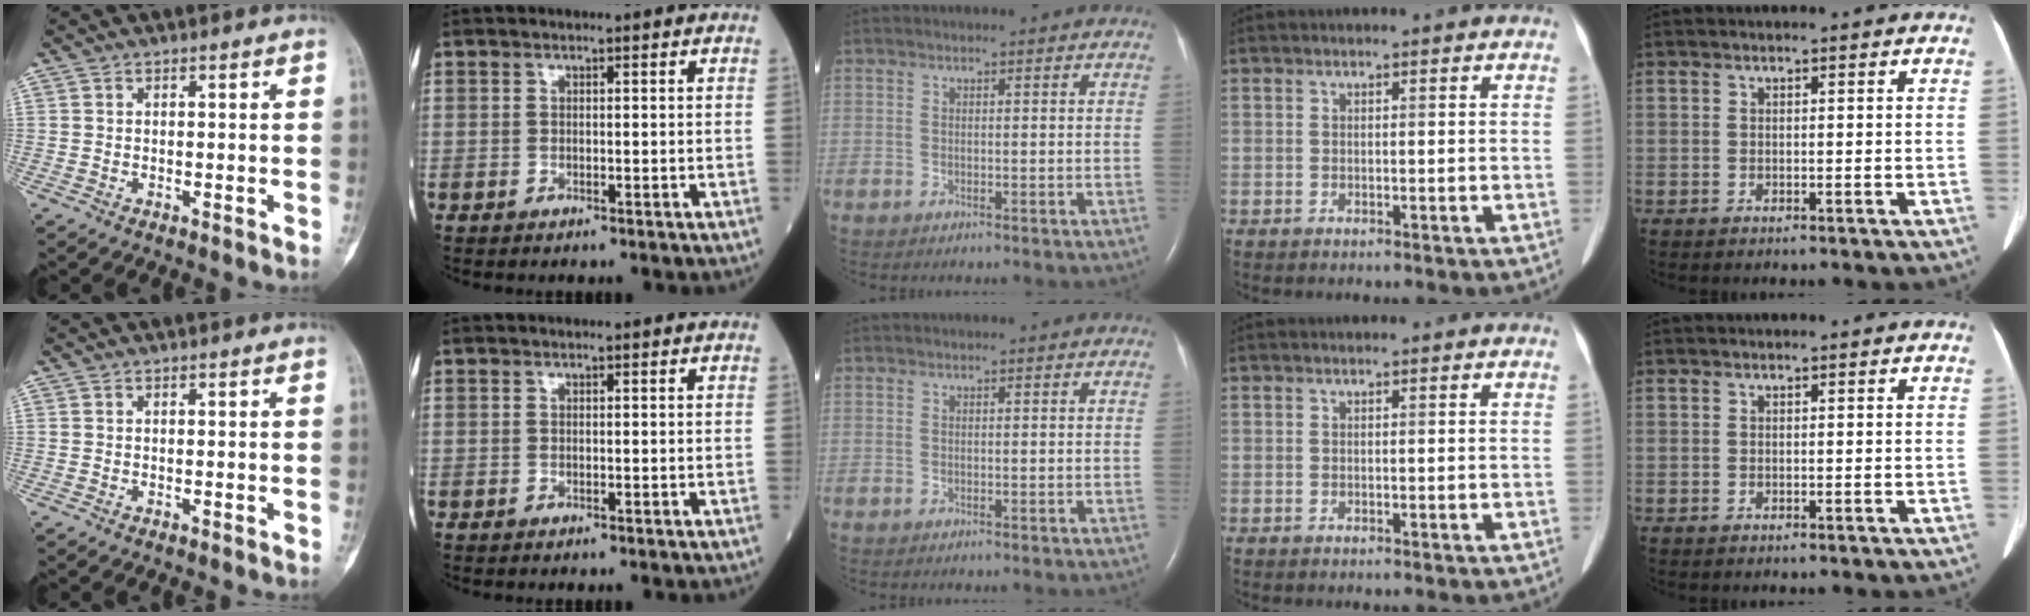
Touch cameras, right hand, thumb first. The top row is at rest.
{}